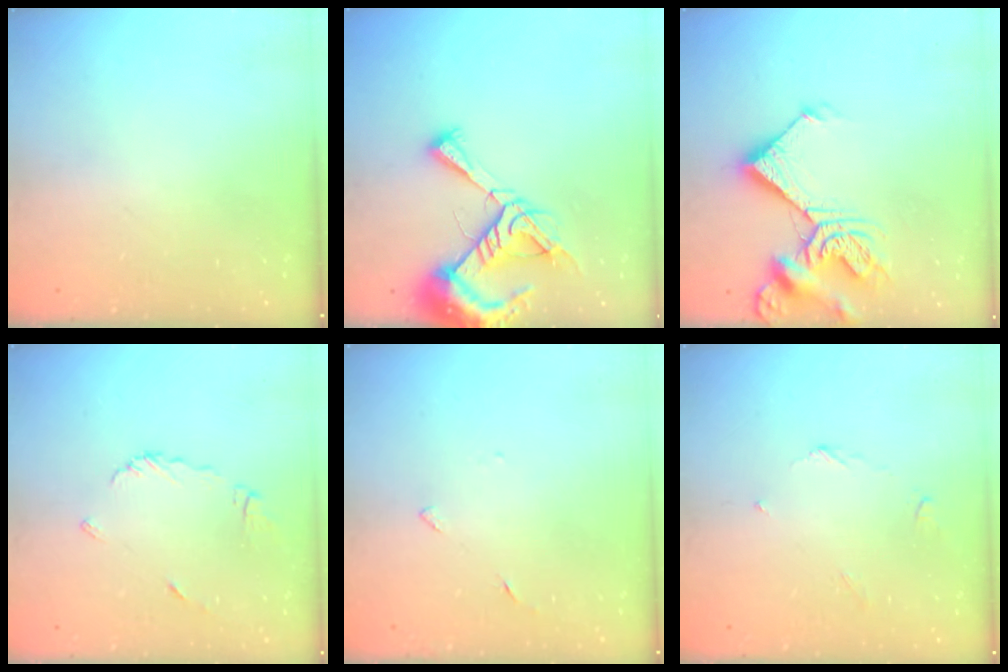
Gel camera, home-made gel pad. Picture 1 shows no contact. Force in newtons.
{"total": 11.6, "press": 11.5, "slide": 1.3}
{"total": 12.5, "press": 12.5, "slide": 1.3}
{"total": 7.1, "press": 7.1, "slide": 0.5}
{"total": 2.7, "press": 2.6, "slide": 0.3}
{"total": 3.4, "press": 3.4, "slide": 0.4}